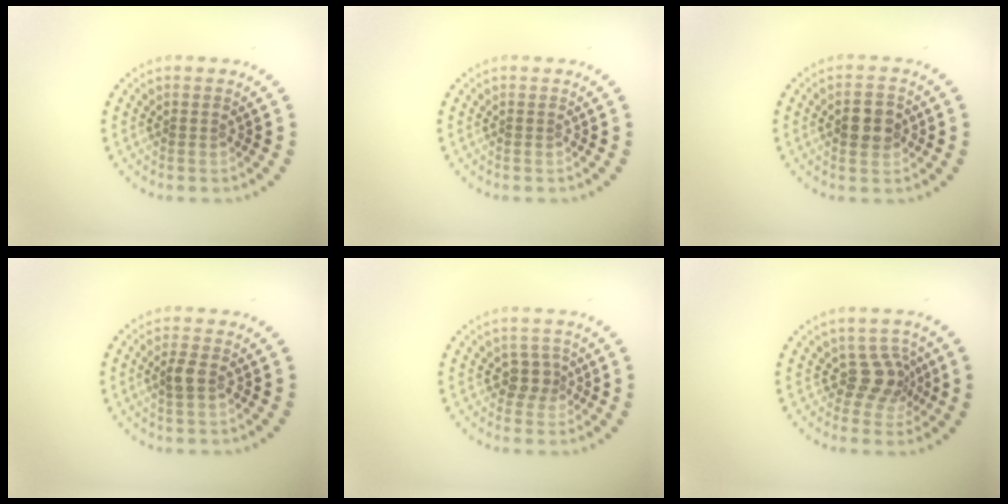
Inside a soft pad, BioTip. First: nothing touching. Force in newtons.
{"total": 0.0}
{"total": 3.1, "press": 3.1, "slide": 0.1}
{"total": 1.5, "press": 1.5, "slide": 0.4}
{"total": 1.9, "press": 1.5, "slide": 1.1}
{"total": 2.9, "press": 2.1, "slide": 2.0}